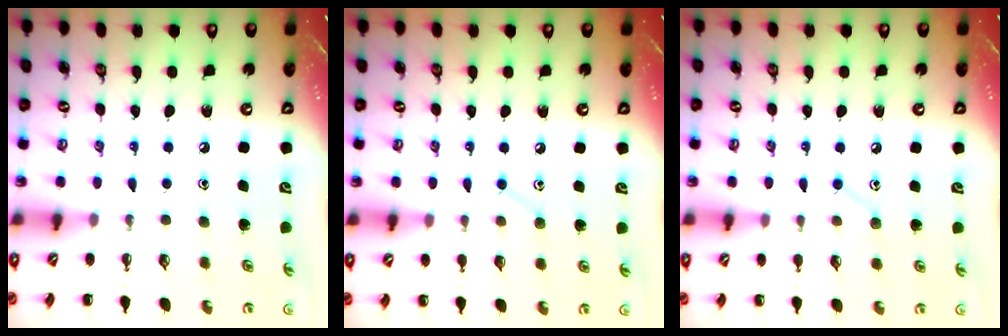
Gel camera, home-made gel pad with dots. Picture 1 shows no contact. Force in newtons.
{"total": 4.5, "press": 4.3, "slide": 1.1}
{"total": 5.9, "press": 5.6, "slide": 2.0}